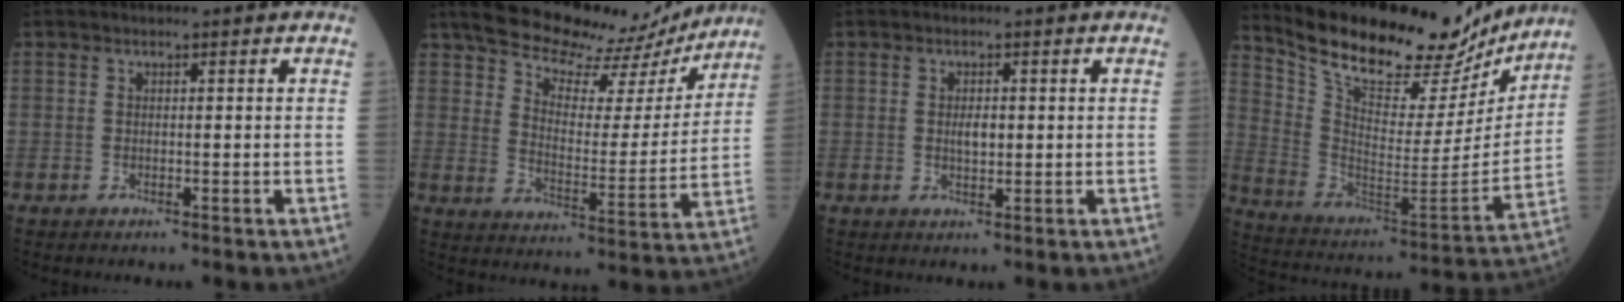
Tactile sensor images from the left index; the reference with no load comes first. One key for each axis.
{"total": 17.9, "fx": 16.0, "fy": 5.6, "fz": 5.9, "tx": -0.072, "ty": -0.005, "tz": 0.212}
{"total": 1.9, "fx": 0.1, "fy": 0.9, "fz": 1.6, "tx": -0.025, "ty": -0.001, "tz": 0.004}
{"total": 23.8, "fx": 20.9, "fy": 6.9, "fz": 9.2, "tx": -0.153, "ty": -0.026, "tz": 0.314}